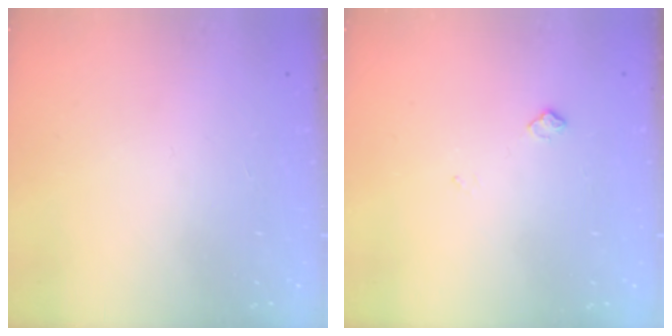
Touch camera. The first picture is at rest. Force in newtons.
{"total": 5.2, "press": 5.1, "slide": 0.8}